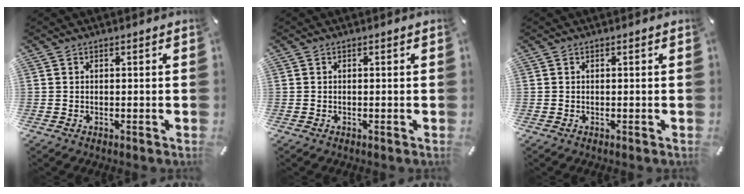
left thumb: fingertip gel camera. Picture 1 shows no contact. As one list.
[{"total": 0.0}, {"total": 0.0}]